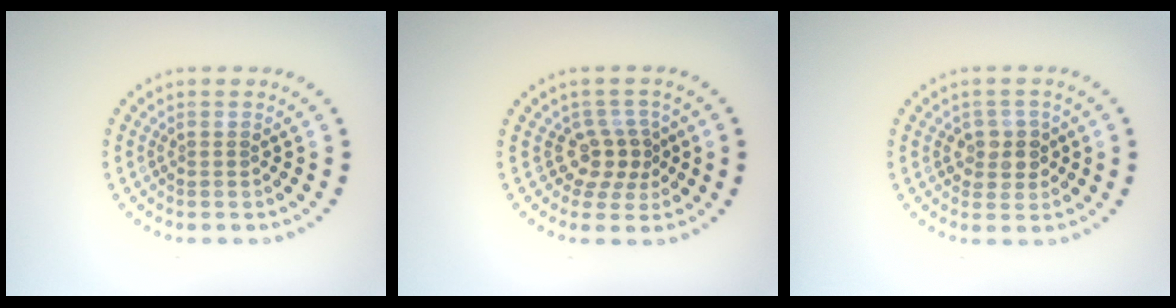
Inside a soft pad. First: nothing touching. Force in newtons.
{"total": 2.8, "press": 2.1, "slide": 1.9}
{"total": 2.2, "press": 2.0, "slide": 0.8}